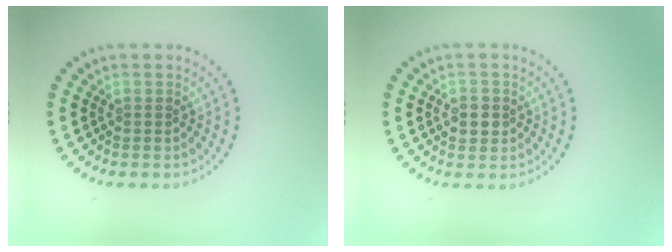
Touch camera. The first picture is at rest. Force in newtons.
{"total": 1.9, "press": 1.8, "slide": 0.3}